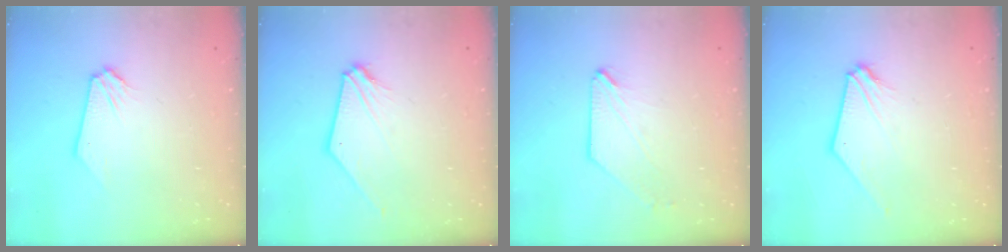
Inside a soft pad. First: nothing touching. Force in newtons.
{"total": 3.9, "press": 3.9, "slide": 0.8}
{"total": 0.7, "press": 0.7, "slide": 0.1}
{"total": 2.1, "press": 2.1, "slide": 0.6}